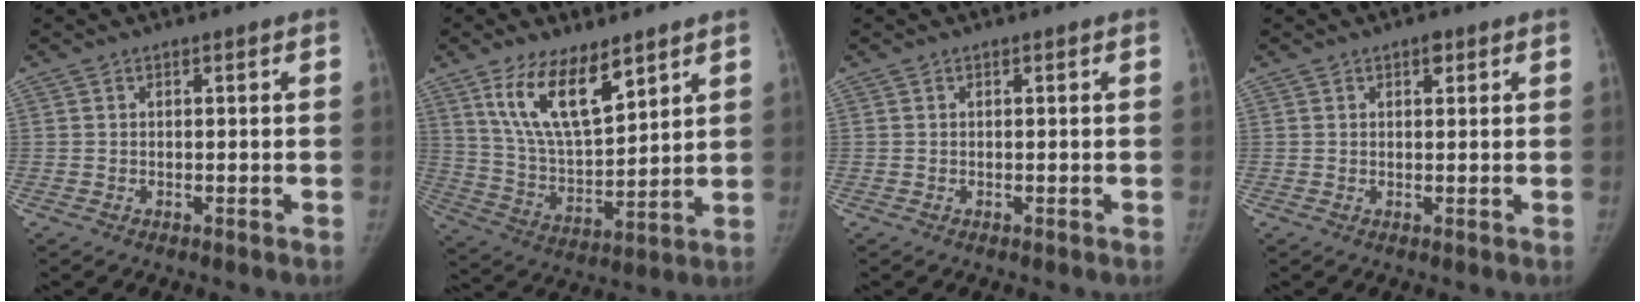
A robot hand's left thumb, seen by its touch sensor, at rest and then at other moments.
{"total": 14.3, "force": [8.5, 5.7, 9.9], "torque": [-0.156, -0.045, 0.172]}
{"total": 0.0}
{"total": 1.6, "force": [0.9, 0.8, 1.0], "torque": [-0.007, -0.001, 0.010]}